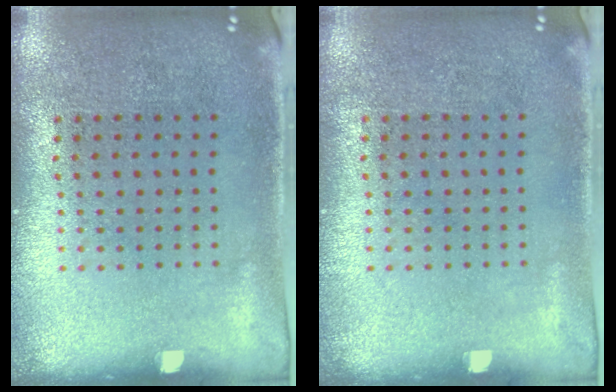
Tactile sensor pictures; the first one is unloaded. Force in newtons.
{"total": 0.0}